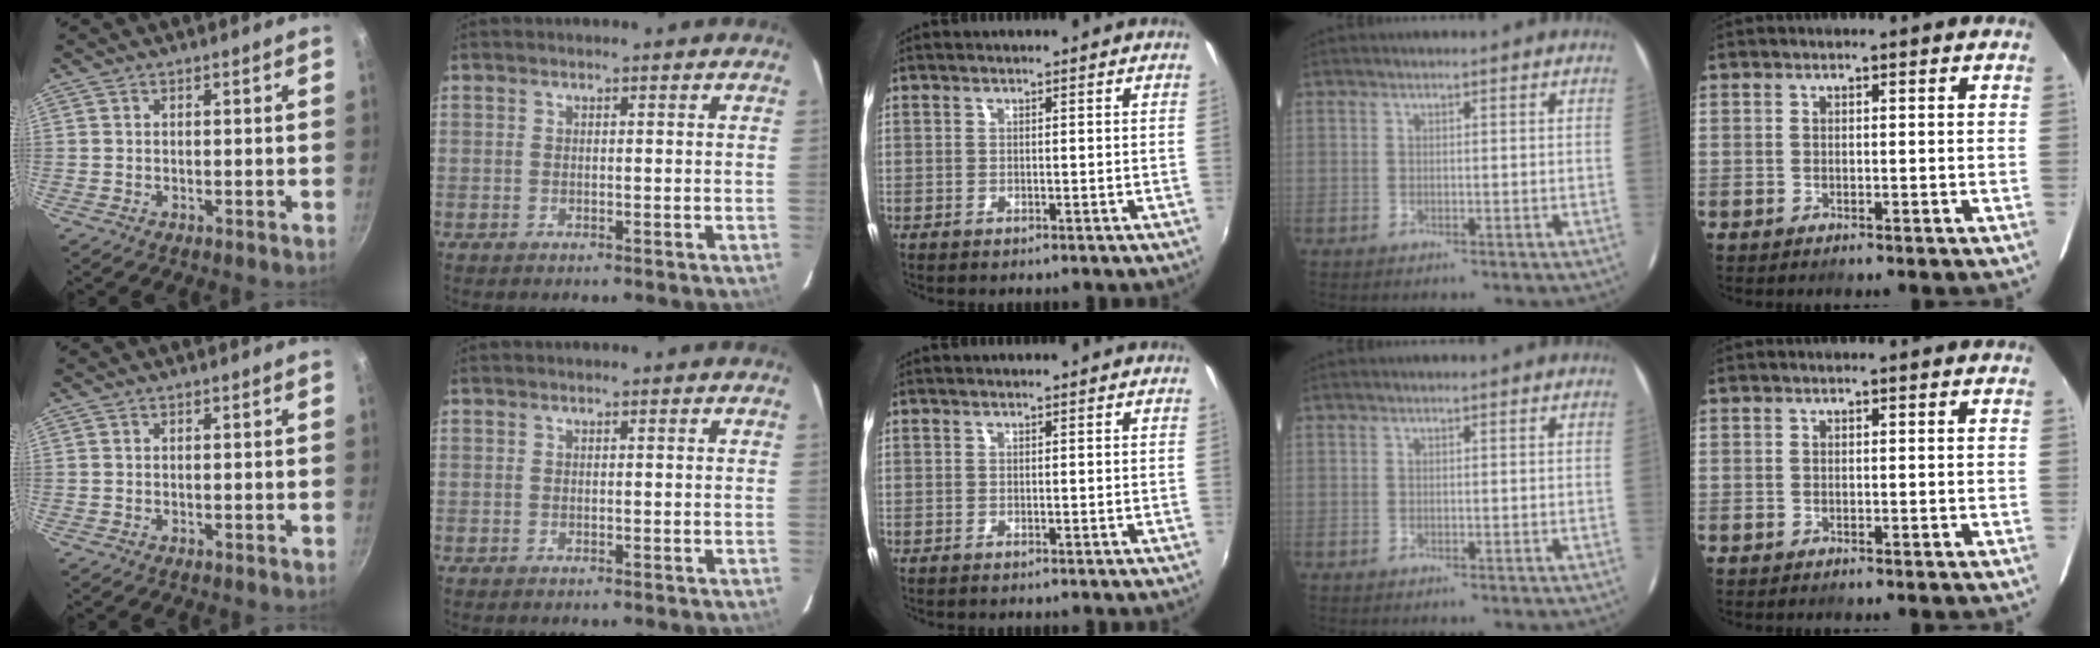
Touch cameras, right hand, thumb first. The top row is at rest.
{}